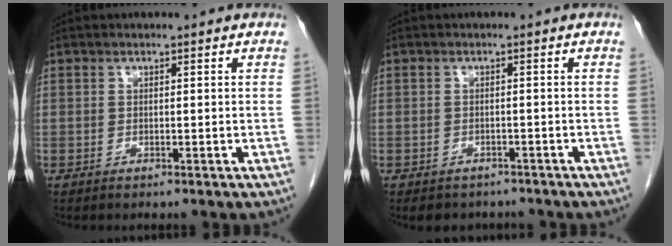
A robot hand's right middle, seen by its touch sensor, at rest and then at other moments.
{"total": 4.5, "force": [-3.8, 2.3, 0.5], "torque": [-0.004, 0.006, -0.046]}